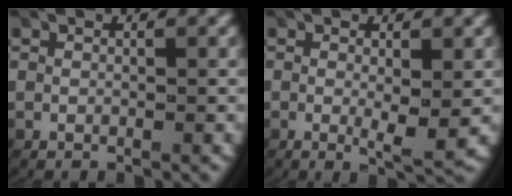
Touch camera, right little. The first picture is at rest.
{"total": 2.5, "force": [-0.1, 0.5, 2.5], "torque": [-0.050, -0.018, 0.003]}